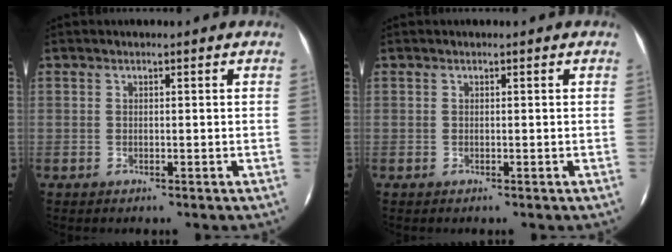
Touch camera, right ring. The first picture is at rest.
{"total": 0.0}